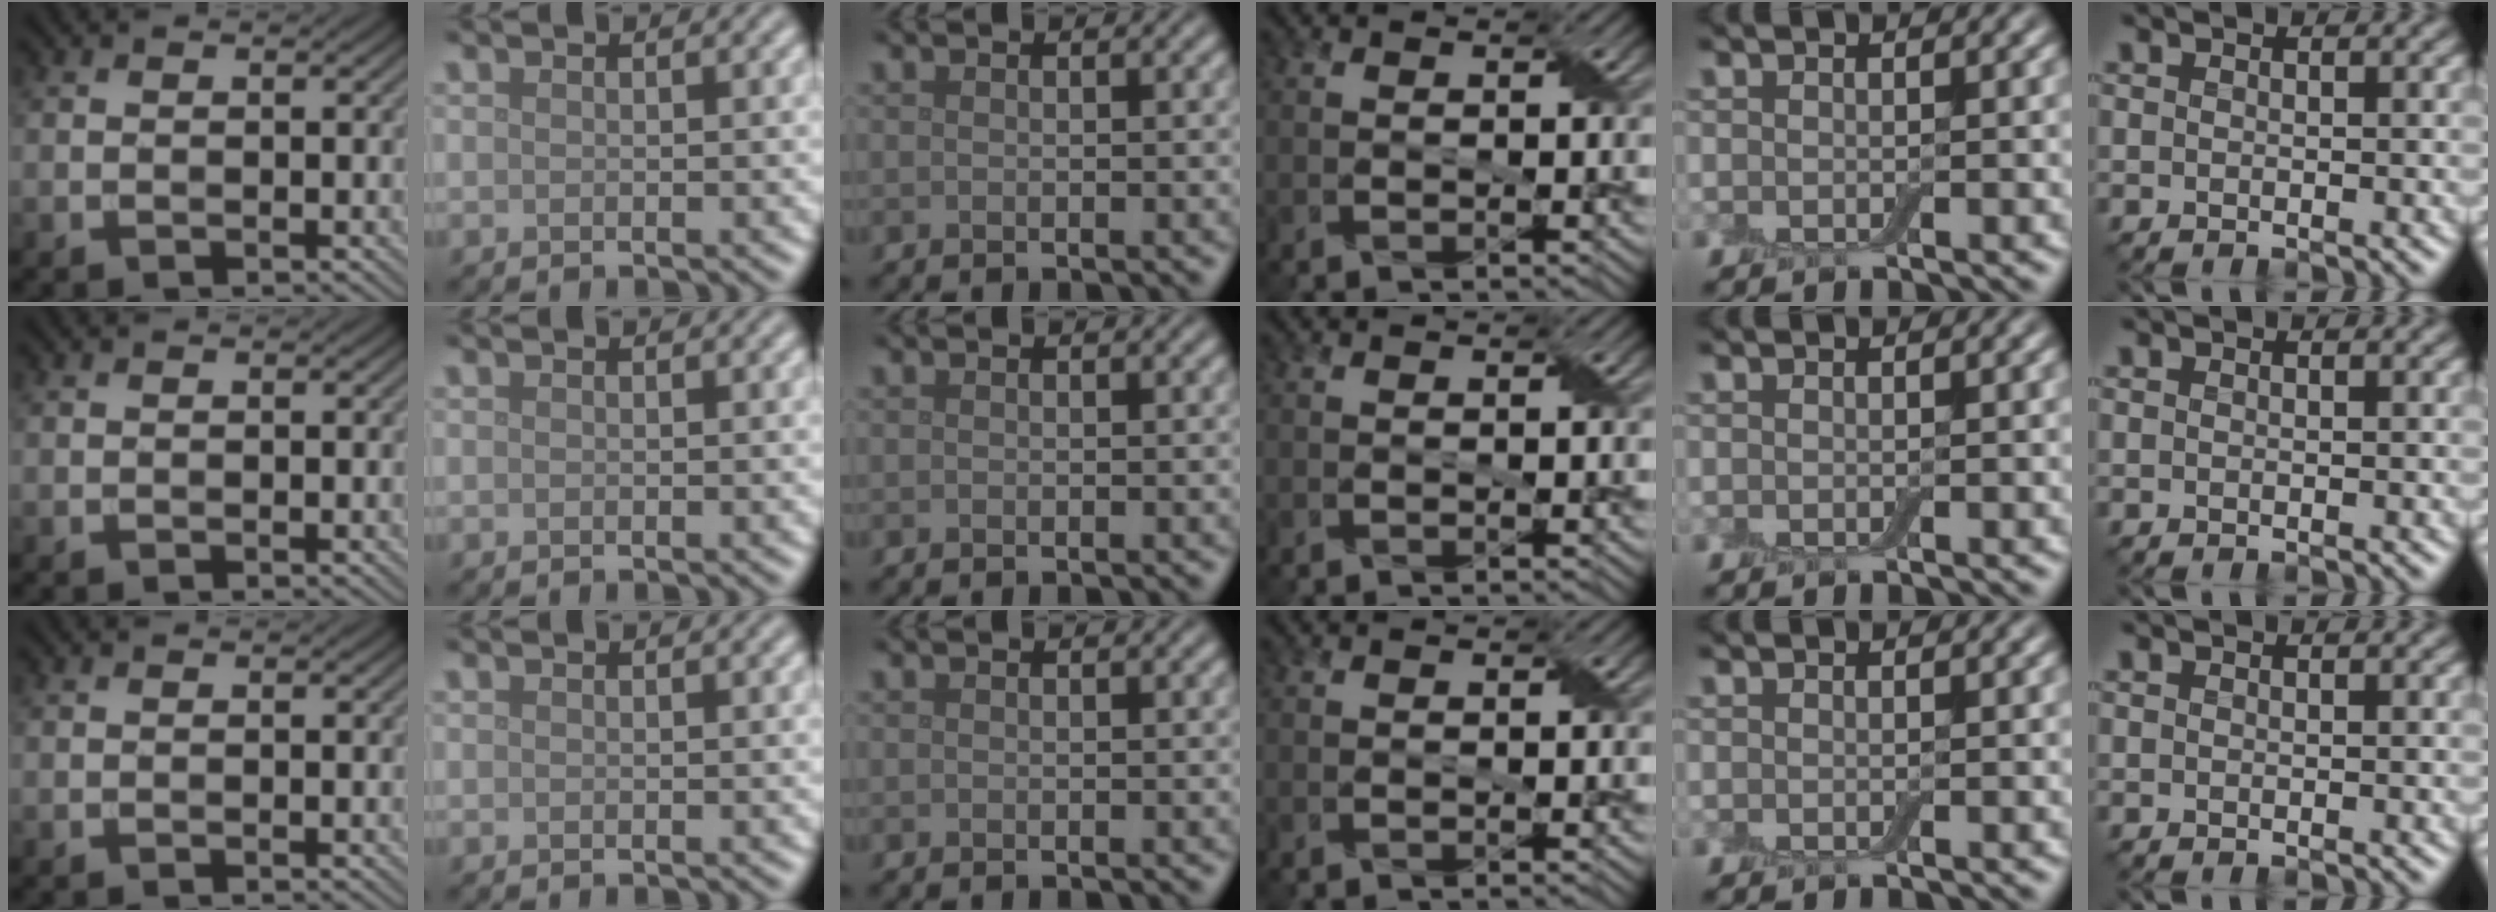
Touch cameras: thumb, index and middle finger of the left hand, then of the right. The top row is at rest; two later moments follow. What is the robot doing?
{"motion": "fold", "object": "cloth"}